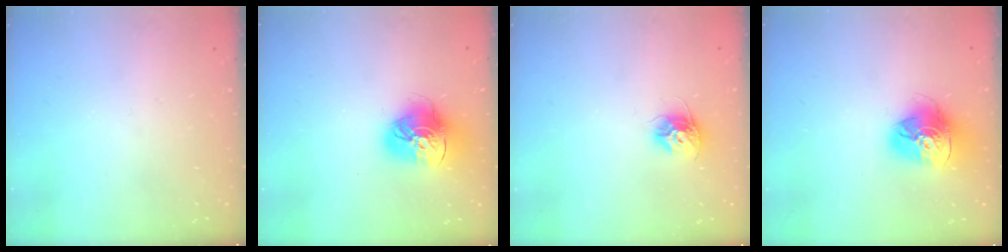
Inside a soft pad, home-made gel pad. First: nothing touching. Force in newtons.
{"total": 15.6, "press": 15.5, "slide": 1.7}
{"total": 9.4, "press": 9.4, "slide": 0.2}
{"total": 15.3, "press": 15.3, "slide": 1.5}